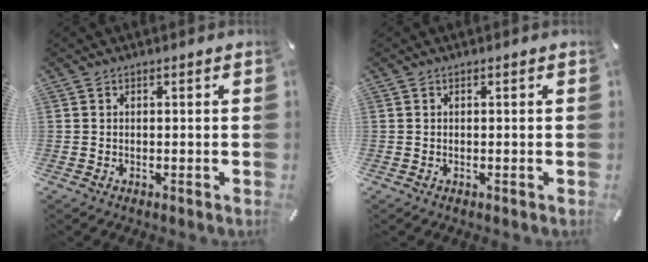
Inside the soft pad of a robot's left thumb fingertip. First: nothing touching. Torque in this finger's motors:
{"motor_torque": [0.00, 0.00, 0.00, 0.00, 0.00]}